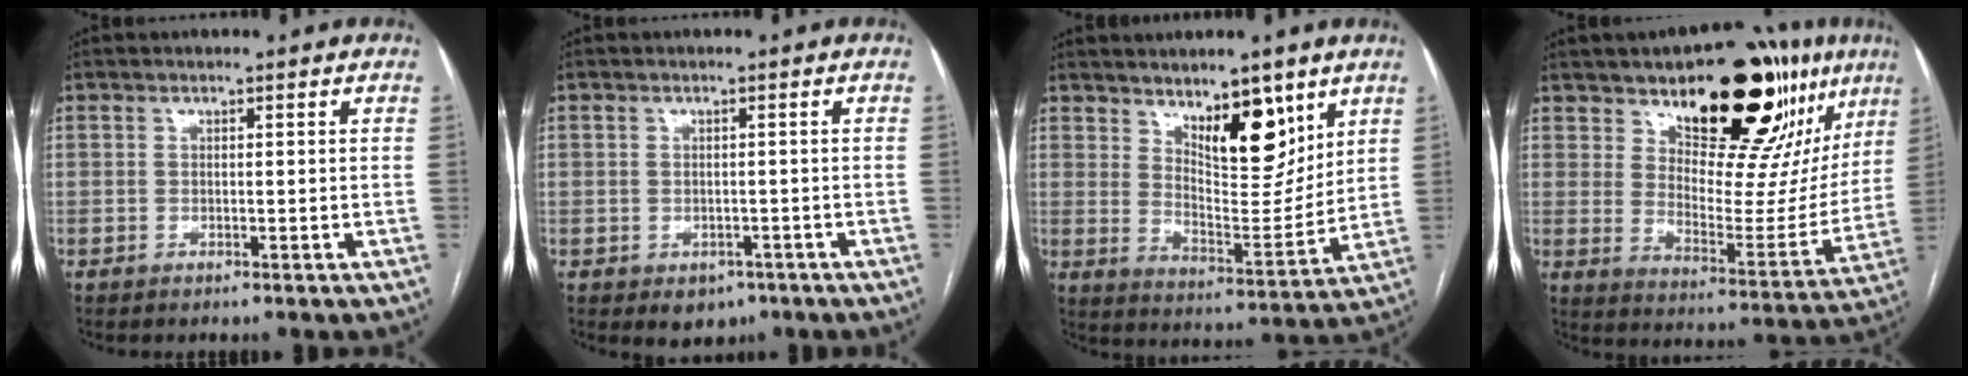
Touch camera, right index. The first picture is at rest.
{"total": 3.3, "force": [-1.4, 2.7, 1.3], "torque": [-0.009, 0.001, -0.005]}
{"total": 11.1, "force": [6.7, 4.0, 7.9], "torque": [-0.126, -0.008, 0.122]}
{"total": 23.8, "force": [15.0, 9.5, 15.8], "torque": [-0.219, -0.015, 0.214]}